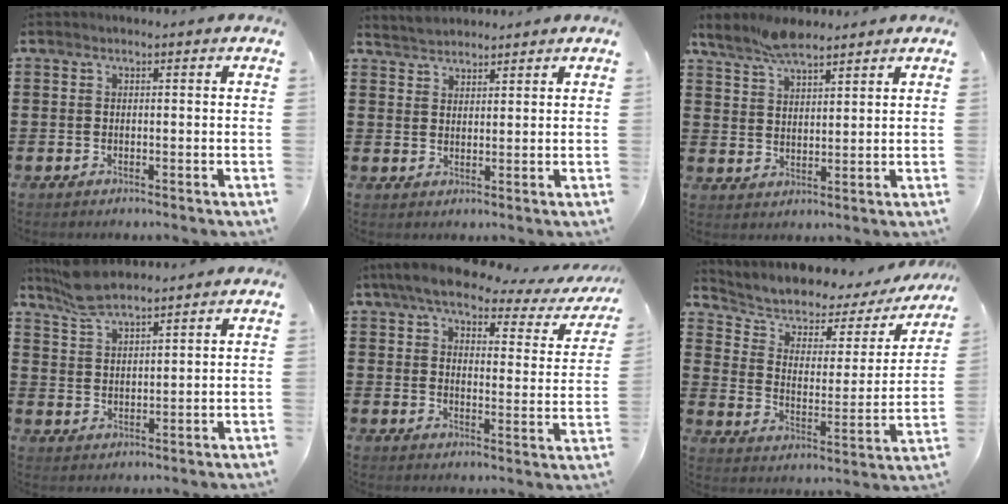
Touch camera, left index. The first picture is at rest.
{"total": 2.6, "force": [2.4, 0.7, -0.5], "torque": [0.002, 0.003, 0.049]}
{"total": 5.9, "force": [5.2, 1.7, 2.3], "torque": [-0.057, -0.008, 0.098]}
{"total": 5.8, "force": [5.2, 1.6, 2.2], "torque": [-0.058, -0.007, 0.098]}
{"total": 7.0, "force": [5.7, 1.4, 3.8], "torque": [-0.092, -0.026, 0.095]}
{"total": 3.7, "force": [2.3, 2.4, 1.6], "torque": [-0.052, -0.023, 0.031]}